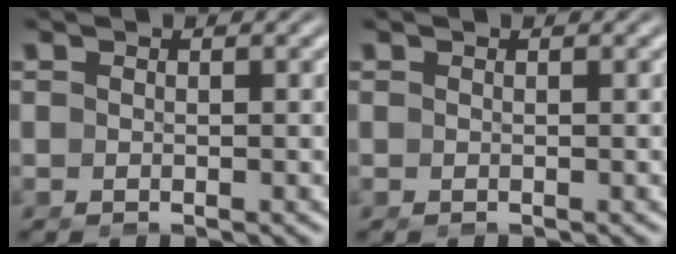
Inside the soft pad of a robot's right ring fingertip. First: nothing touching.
{"total": 0.0}